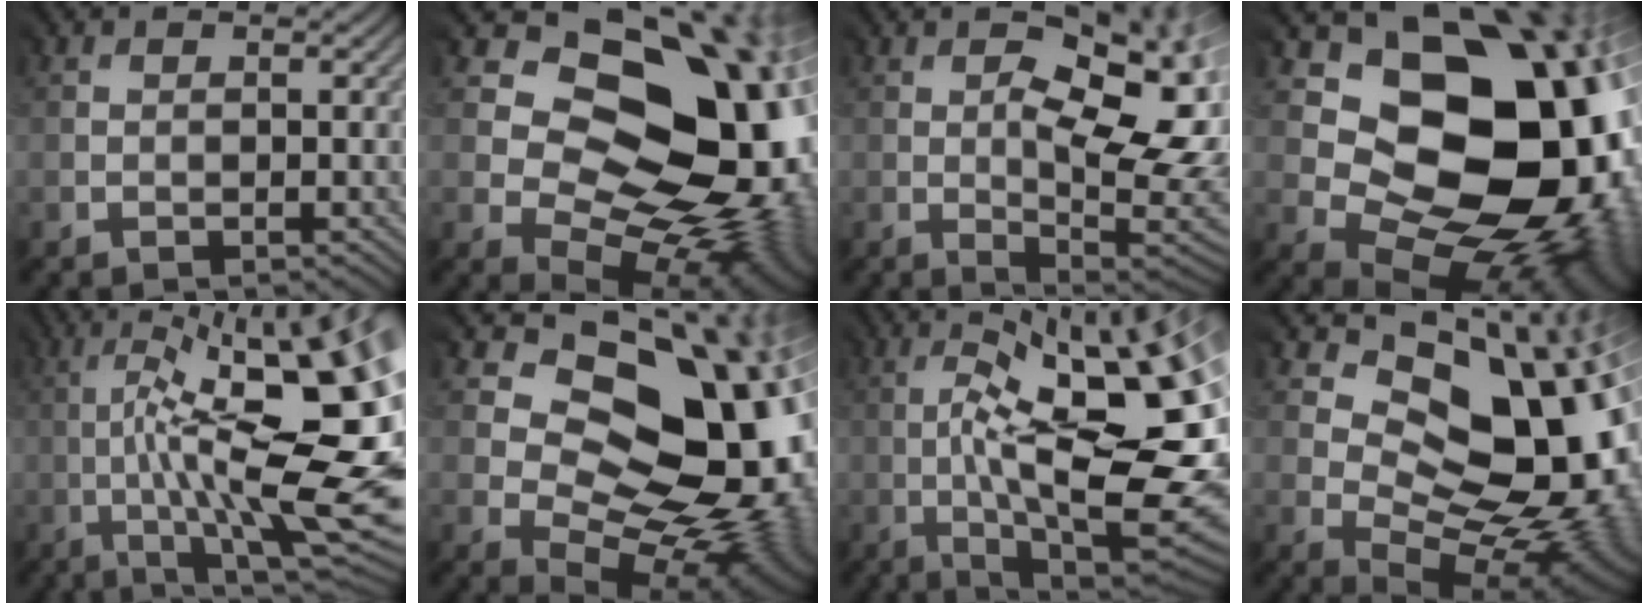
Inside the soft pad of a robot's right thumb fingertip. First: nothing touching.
{"total": 16.8, "force": [2.0, 12.8, 10.7], "torque": [-0.132, 0.003, 0.054]}
{"total": 16.1, "force": [-0.4, 7.7, 14.1], "torque": [-0.172, 0.019, 0.011]}
{"total": 16.6, "force": [1.1, 13.1, 10.1], "torque": [-0.119, -0.025, 0.050]}
{"total": 18.1, "force": [-2.9, 5.0, 17.2], "torque": [-0.235, 0.015, -0.042]}
{"total": 15.3, "force": [2.5, 11.1, 10.2], "torque": [-0.123, -0.006, 0.067]}
{"total": 16.5, "force": [-1.6, 4.1, 15.9], "torque": [-0.238, 0.008, -0.010]}
{"total": 14.8, "force": [3.1, 9.8, 10.6], "torque": [-0.112, 0.012, 0.070]}